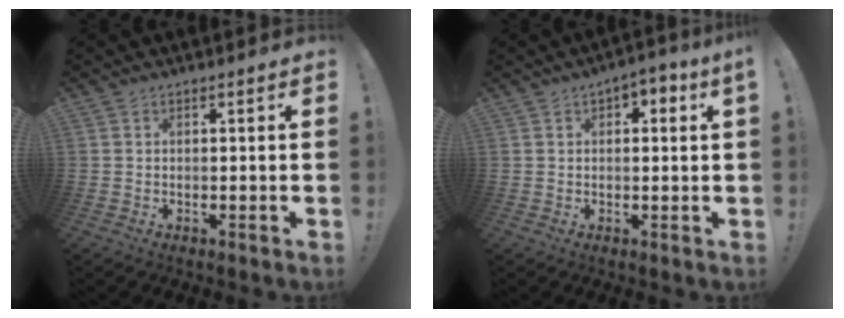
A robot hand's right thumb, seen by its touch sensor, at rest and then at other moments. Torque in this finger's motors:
{"motor_torque": [0.04, 0.04, 0.07, 0.10, 0.03]}